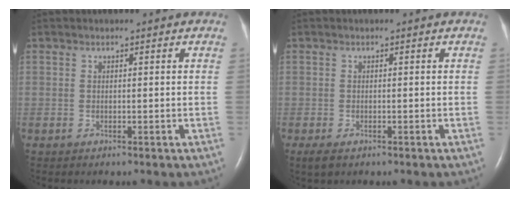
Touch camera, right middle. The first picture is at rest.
{"total": 2.0, "force": [-1.2, 1.0, 1.3], "torque": [-0.027, -0.004, -0.013]}